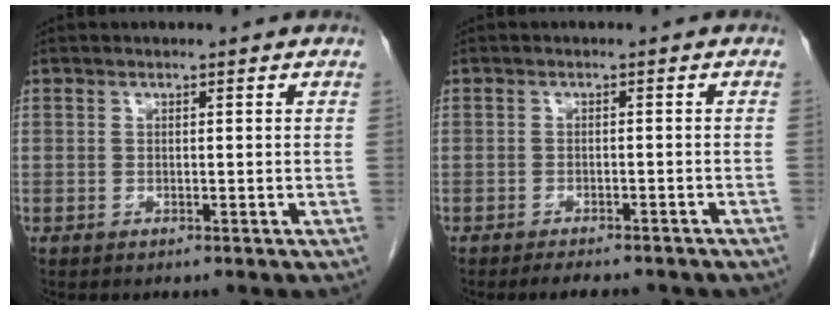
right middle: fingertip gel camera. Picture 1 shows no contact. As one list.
[{"total": 7.1, "force": [-6.1, 1.9, 3.2], "torque": [-0.037, -0.001, -0.073]}]